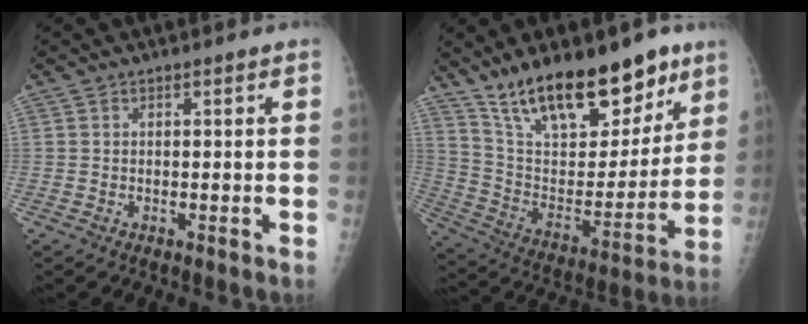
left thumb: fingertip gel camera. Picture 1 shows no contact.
{"total": 23.8, "force": [16.6, 9.7, 14.0], "torque": [-0.181, -0.073, 0.283]}